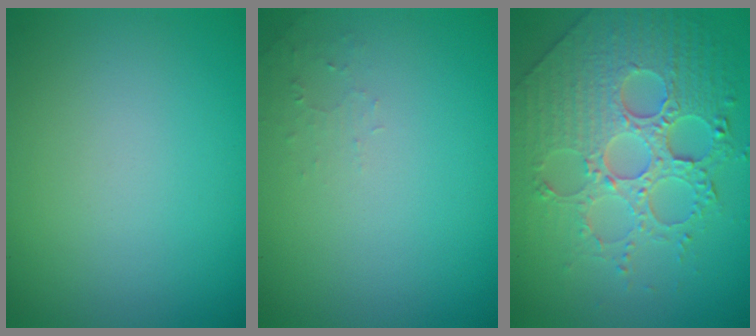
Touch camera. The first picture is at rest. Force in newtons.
{"total": 0.9, "press": 0.9, "slide": 0.2}
{"total": 8.1, "press": 6.0, "slide": 5.4}